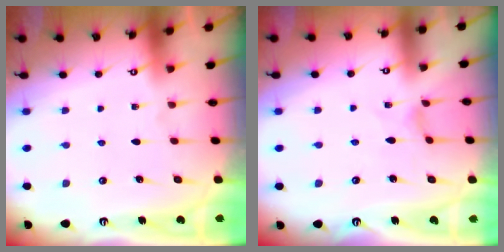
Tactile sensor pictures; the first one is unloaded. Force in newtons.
{"total": 0.6, "press": 0.5, "slide": 0.2}